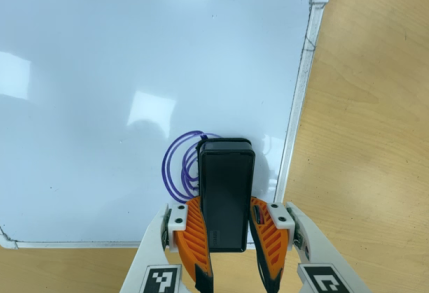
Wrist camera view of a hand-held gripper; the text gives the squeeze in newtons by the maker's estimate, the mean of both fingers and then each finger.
{"total": 13.2, "left": 13.0, "right": 13.3}